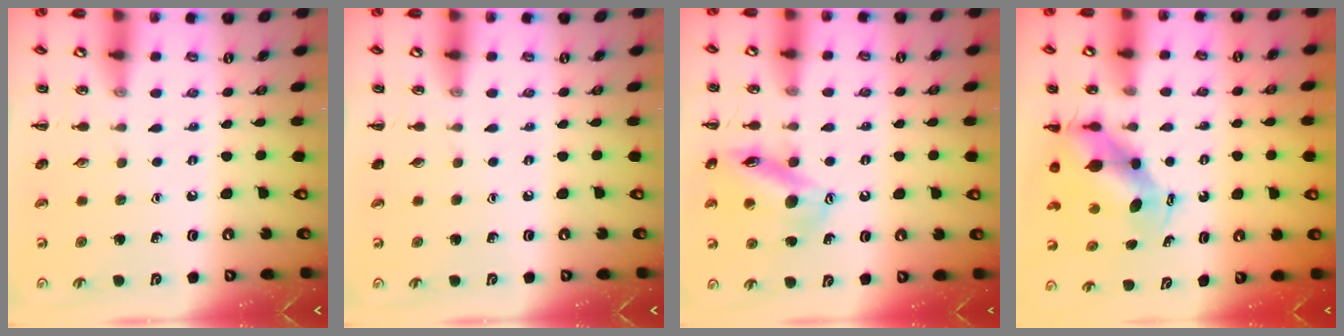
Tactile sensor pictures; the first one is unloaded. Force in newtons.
{"total": 0.0}
{"total": 14.2, "press": 14.0, "slide": 2.6}
{"total": 5.6, "press": 5.4, "slide": 1.6}